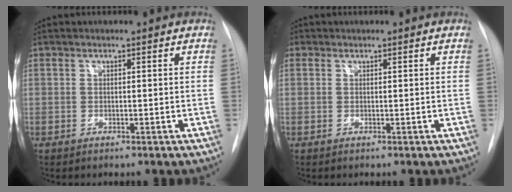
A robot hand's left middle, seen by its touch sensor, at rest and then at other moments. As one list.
[{"total": 0.6, "force": [0.3, 0.5, 0.1], "torque": [0.002, 0.002, 0.003]}]